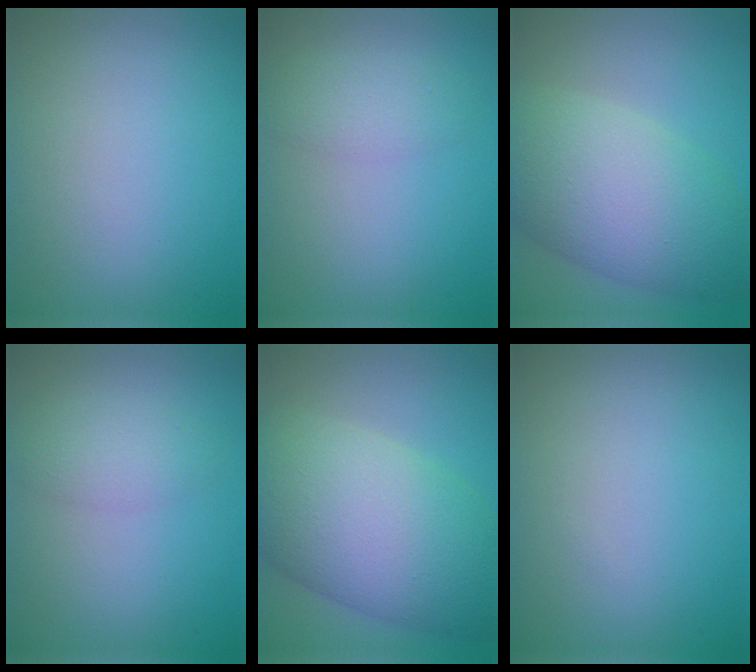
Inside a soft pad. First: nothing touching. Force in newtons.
{"total": 2.2, "press": 2.2, "slide": 0.1}
{"total": 8.9, "press": 8.9, "slide": 0.5}
{"total": 2.2, "press": 2.2, "slide": 0.1}
{"total": 12.1, "press": 12.1, "slide": 0.8}
{"total": 0.0}